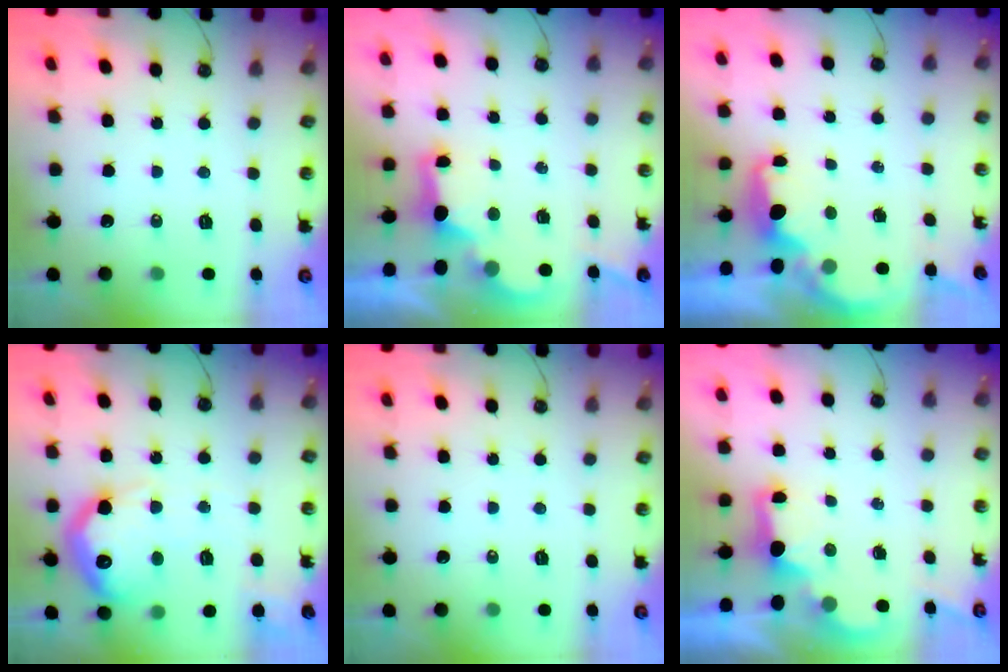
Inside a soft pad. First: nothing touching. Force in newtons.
{"total": 2.7, "press": 2.6, "slide": 0.7}
{"total": 2.2, "press": 2.0, "slide": 0.8}
{"total": 22.5, "press": 22.4, "slide": 1.7}
{"total": 0.0}
{"total": 2.0, "press": 1.9, "slide": 0.7}